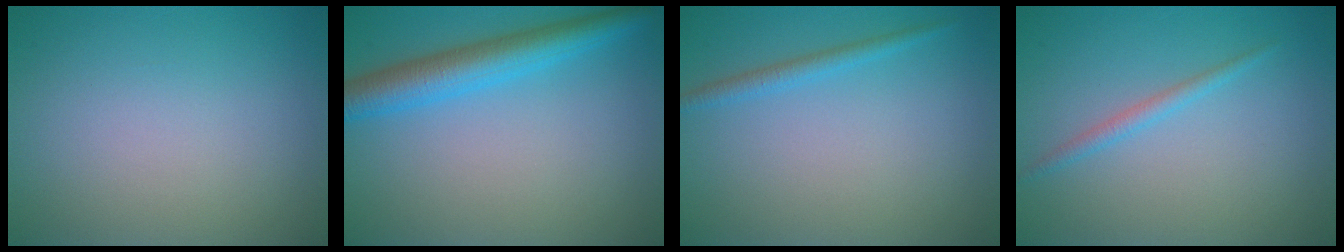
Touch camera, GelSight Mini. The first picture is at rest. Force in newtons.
{"total": 4.9, "press": 4.9, "slide": 0.1}
{"total": 1.5, "press": 1.5, "slide": 0.1}
{"total": 1.3, "press": 1.3, "slide": 0.1}